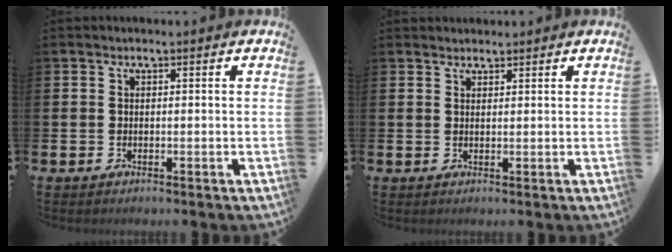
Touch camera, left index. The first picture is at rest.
{"total": 1.6, "force": [1.5, 0.5, -0.1], "torque": [0.011, -0.005, 0.028]}